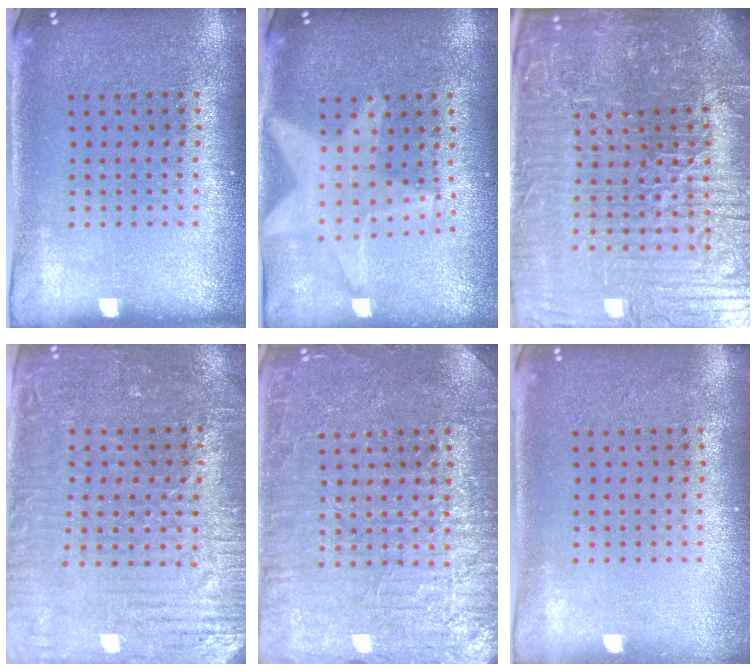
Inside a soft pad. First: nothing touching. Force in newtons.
{"total": 1.3, "press": 1.3, "slide": 0.5}
{"total": 7.7, "press": 6.9, "slide": 3.4}
{"total": 3.5, "press": 3.2, "slide": 1.3}
{"total": 7.0, "press": 6.9, "slide": 1.0}
{"total": 0.7, "press": 0.6, "slide": 0.3}